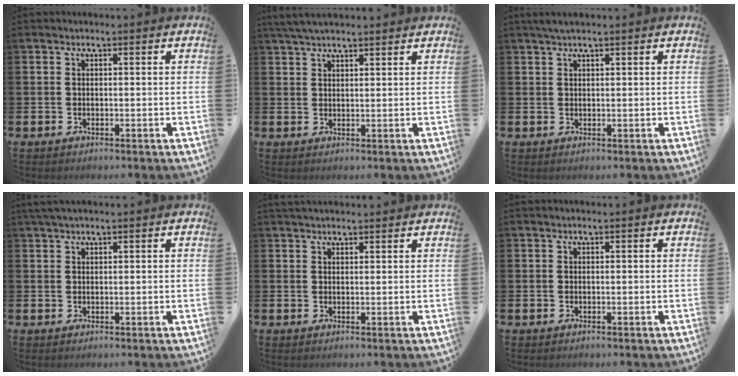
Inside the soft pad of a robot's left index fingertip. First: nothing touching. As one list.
[{"total": 4.0, "force": [3.5, 0.9, 1.6], "torque": [-0.034, -0.008, 0.065]}, {"total": 1.9, "force": [1.5, 0.3, 1.1], "torque": [-0.015, 0.002, 0.025]}, {"total": 1.8, "force": [1.5, 0.2, 1.0], "torque": [-0.024, 0.005, 0.028]}, {"total": 1.9, "force": [1.8, 0.5, 0.4], "torque": [0.002, -0.005, 0.031]}, {"total": 0.0}]